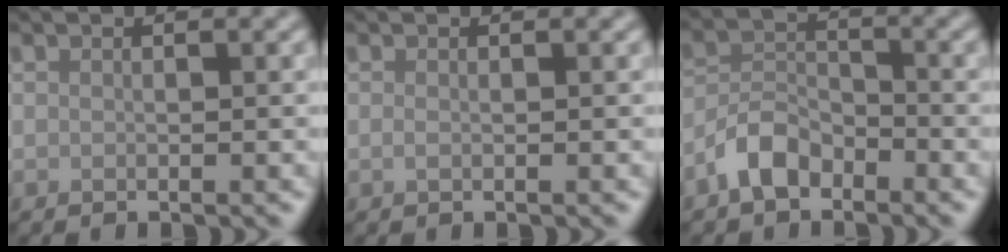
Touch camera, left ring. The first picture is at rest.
{"total": 0.5, "force": [-0.1, 0.2, 0.5], "torque": [-0.013, -0.002, -0.001]}
{"total": 3.6, "force": [-2.6, 1.9, 1.7], "torque": [-0.031, 0.008, -0.060]}